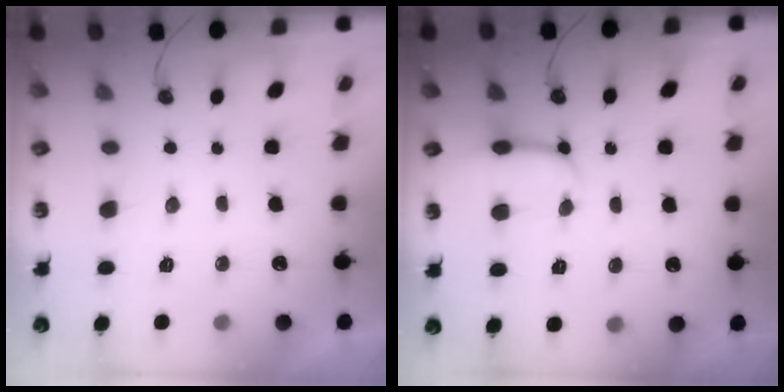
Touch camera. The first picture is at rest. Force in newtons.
{"total": 8.4, "press": 8.3, "slide": 0.9}